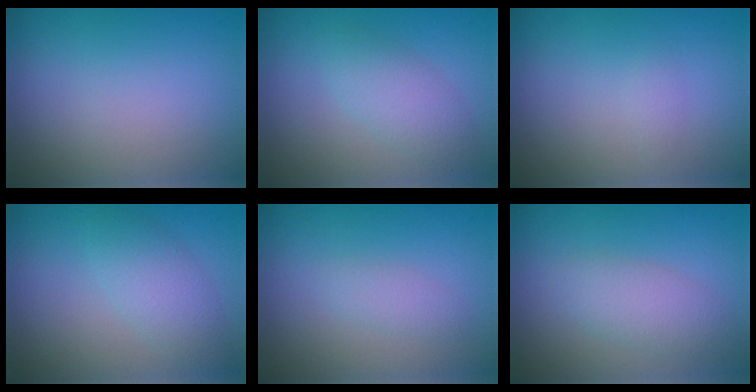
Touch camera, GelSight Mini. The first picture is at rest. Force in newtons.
{"total": 2.8, "press": 2.8, "slide": 0.2}
{"total": 0.5, "press": 0.5, "slide": 0.1}
{"total": 2.9, "press": 2.9, "slide": 0.2}
{"total": 1.3, "press": 1.3, "slide": 0.1}
{"total": 3.0, "press": 3.0, "slide": 0.2}